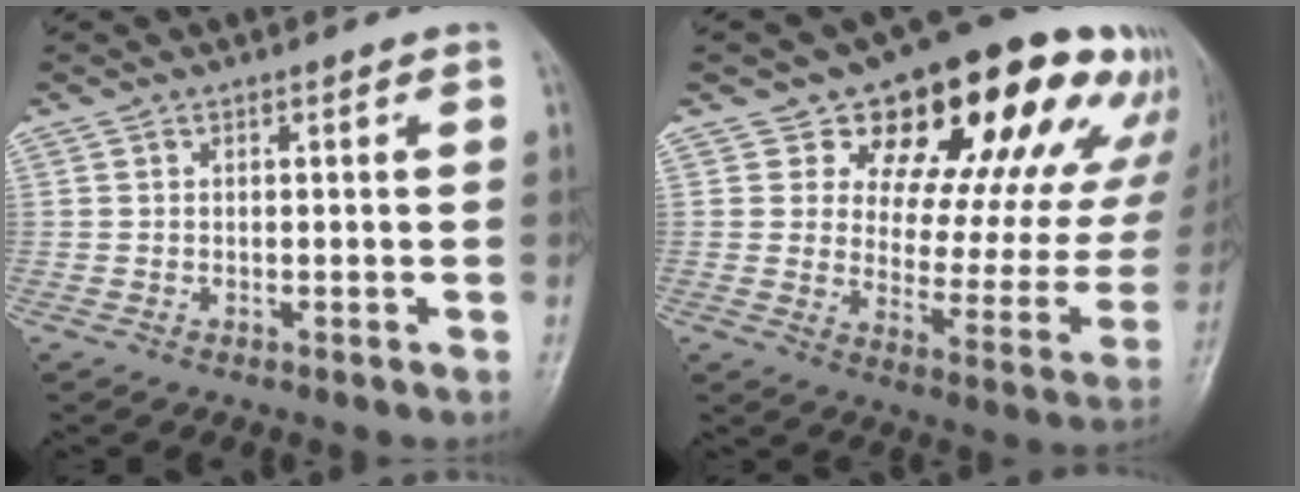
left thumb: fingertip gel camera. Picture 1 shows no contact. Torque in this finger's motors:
{"motor_torque": [0.60, 0.88, 1.43, -1.34, 0.13]}